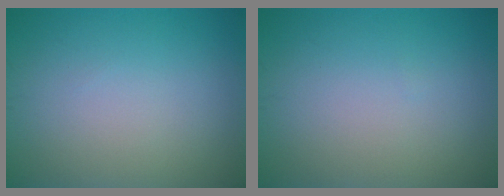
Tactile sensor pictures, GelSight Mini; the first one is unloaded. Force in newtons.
{"total": 0.0}